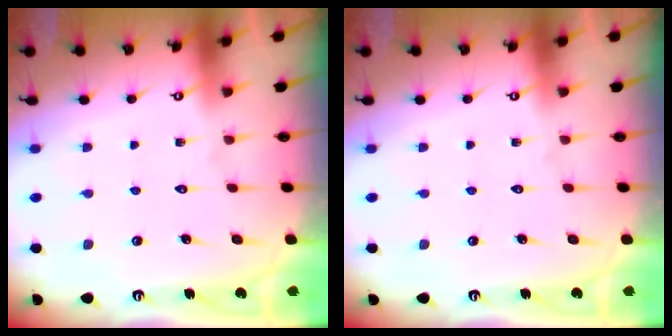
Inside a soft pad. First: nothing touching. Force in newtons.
{"total": 0.0}